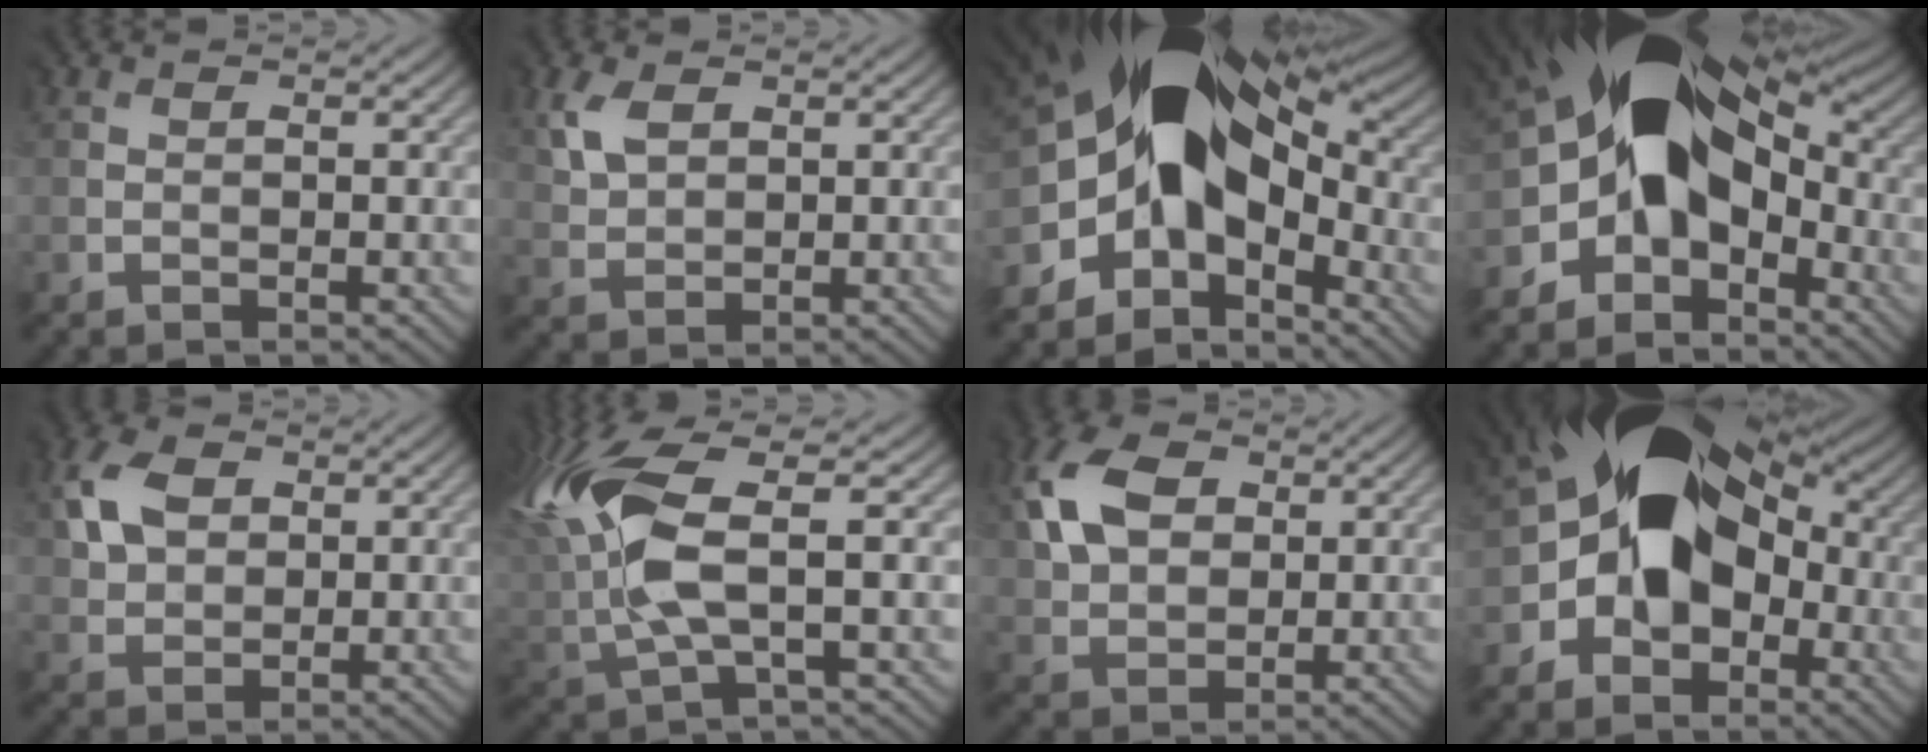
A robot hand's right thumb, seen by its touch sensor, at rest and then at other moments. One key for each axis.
{"total": 4.3, "fx": 2.3, "fy": 2.8, "fz": 2.3, "tx": -0.062, "ty": 0.008, "tz": 0.040}
{"total": 14.5, "fx": -1.3, "fy": 9.4, "fz": 10.9, "tx": -0.176, "ty": -0.003, "tz": -0.024}
{"total": 12.3, "fx": -1.2, "fy": 8.3, "fz": 9.0, "tx": -0.148, "ty": 0.014, "tz": -0.043}
{"total": 6.0, "fx": 2.5, "fy": 4.4, "fz": 3.3, "tx": -0.089, "ty": 0.014, "tz": 0.041}
{"total": 10.0, "fx": 2.8, "fy": 3.7, "fz": 8.9, "tx": -0.223, "ty": 0.016, "tz": 0.055}
{"total": 9.2, "fx": 3.6, "fy": 6.4, "fz": 5.6, "tx": -0.148, "ty": 0.025, "tz": 0.061}
{"total": 13.8, "fx": -0.1, "fy": 10.1, "fz": 9.4, "tx": -0.130, "ty": 0.001, "tz": -0.023}